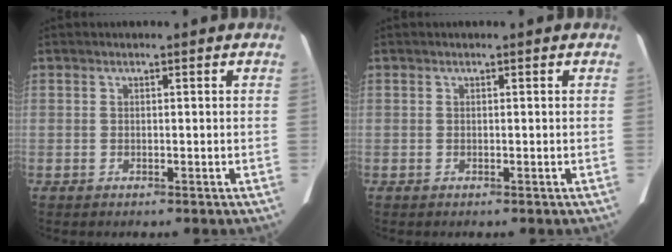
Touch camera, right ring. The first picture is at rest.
{"total": 0.0}